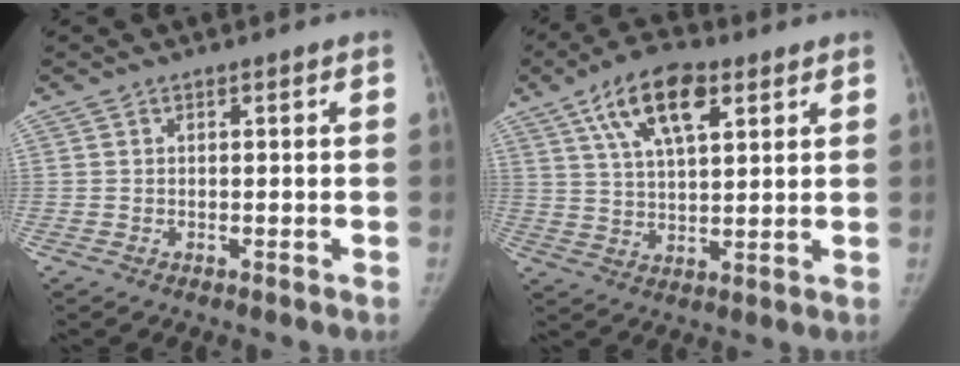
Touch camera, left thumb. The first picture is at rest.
{"total": 12.8, "force": [6.2, 5.5, 9.7], "torque": [-0.156, -0.008, 0.108]}